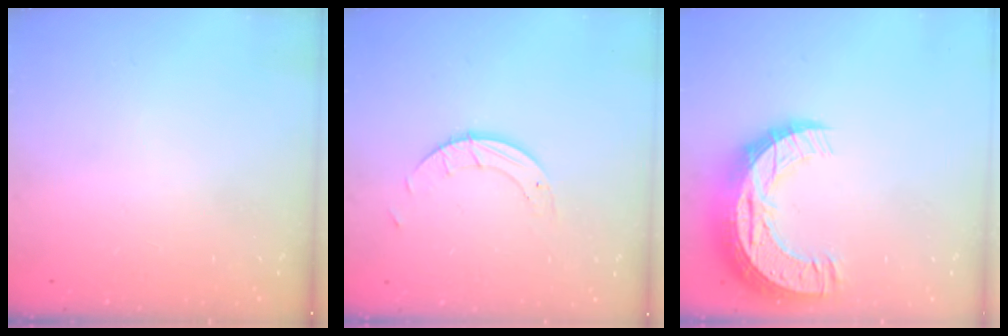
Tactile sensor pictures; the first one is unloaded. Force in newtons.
{"total": 4.3, "press": 4.3, "slide": 0.3}
{"total": 16.4, "press": 16.4, "slide": 1.0}